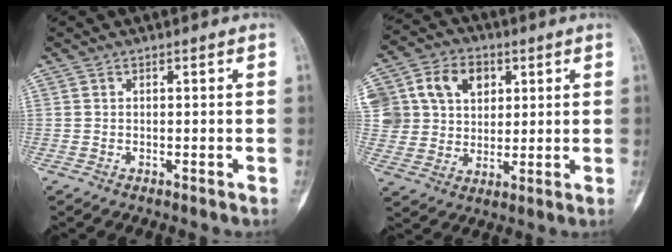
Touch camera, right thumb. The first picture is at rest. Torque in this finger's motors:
{"motor_torque": [1.26, 2.75, 1.06, -0.21, 0.20]}